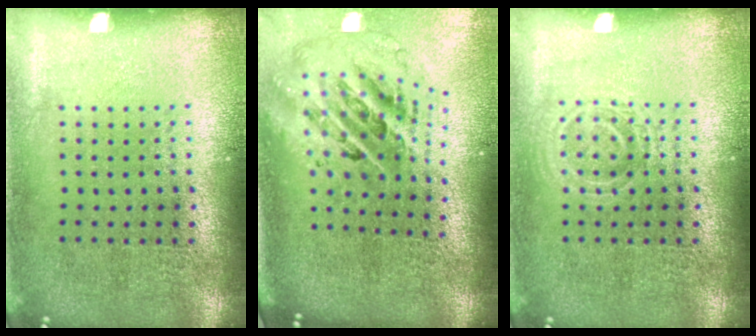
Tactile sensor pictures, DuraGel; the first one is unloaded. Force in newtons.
{"total": 2.8, "press": 1.9, "slide": 2.1}
{"total": 1.6, "press": 1.5, "slide": 0.4}